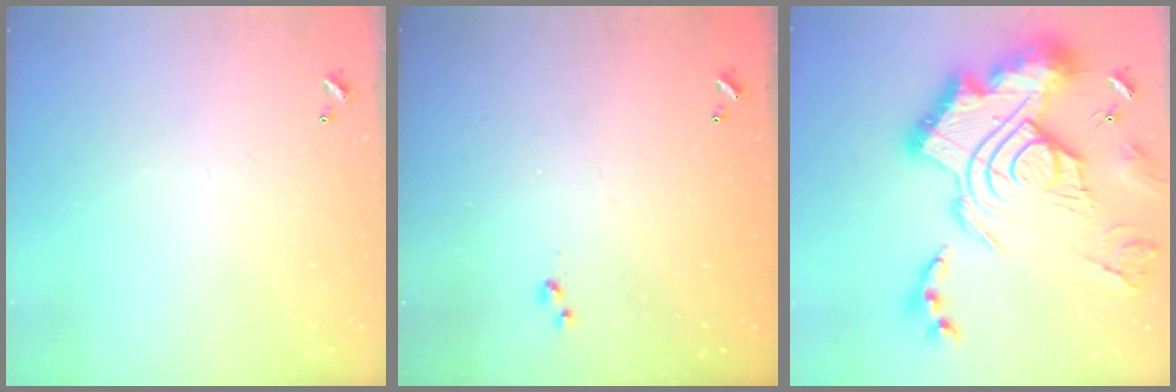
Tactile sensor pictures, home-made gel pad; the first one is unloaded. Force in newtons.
{"total": 3.0, "press": 3.0, "slide": 0.4}
{"total": 3.9, "press": 3.0, "slide": 2.5}